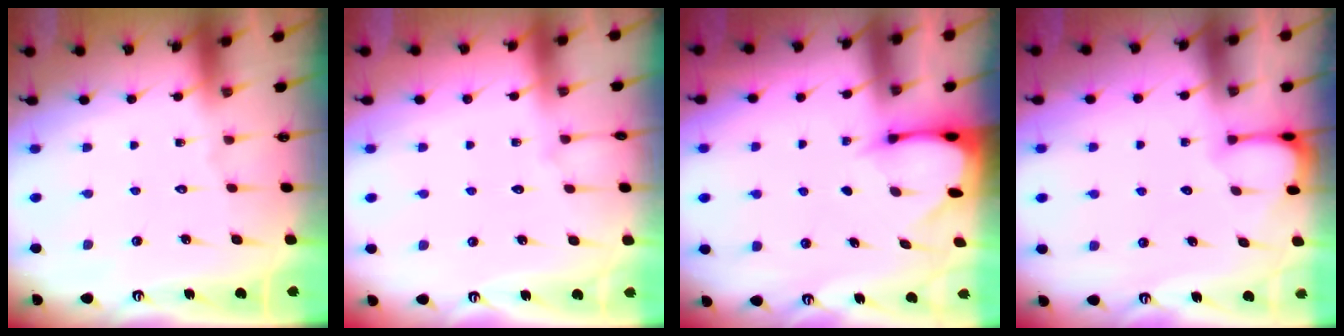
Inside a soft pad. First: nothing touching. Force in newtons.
{"total": 2.6, "press": 2.6, "slide": 0.4}
{"total": 2.4, "press": 2.4, "slide": 0.3}
{"total": 2.0, "press": 2.0, "slide": 0.2}